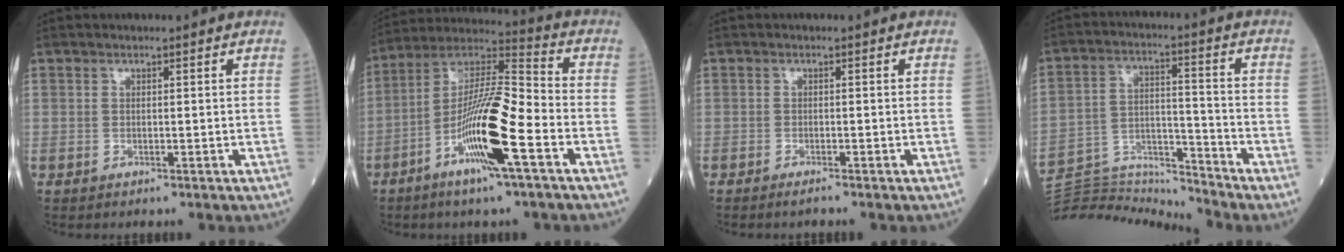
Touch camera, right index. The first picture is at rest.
{"total": 15.4, "force": [-6.0, 1.1, 14.1], "torque": [-0.269, -0.001, -0.114]}
{"total": 1.1, "force": [-1.0, -0.1, 0.6], "torque": [-0.012, -0.001, -0.018]}
{"total": 13.2, "force": [-13.1, -1.2, 0.0], "torque": [0.001, 0.041, -0.231]}